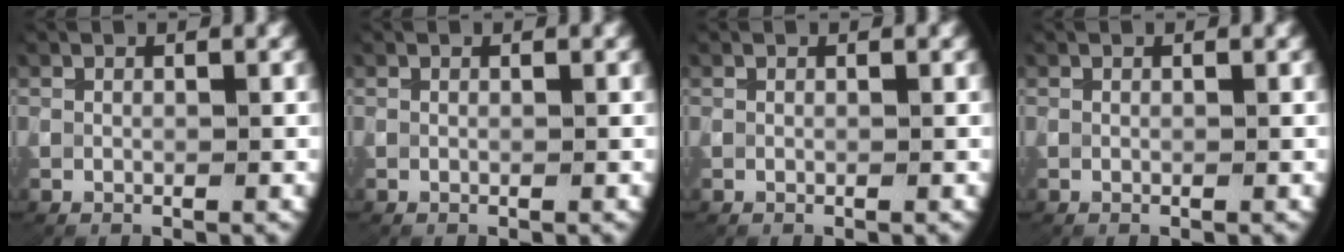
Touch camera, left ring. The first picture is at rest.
{"total": 0.0}
{"total": 0.0}
{"total": 0.0}